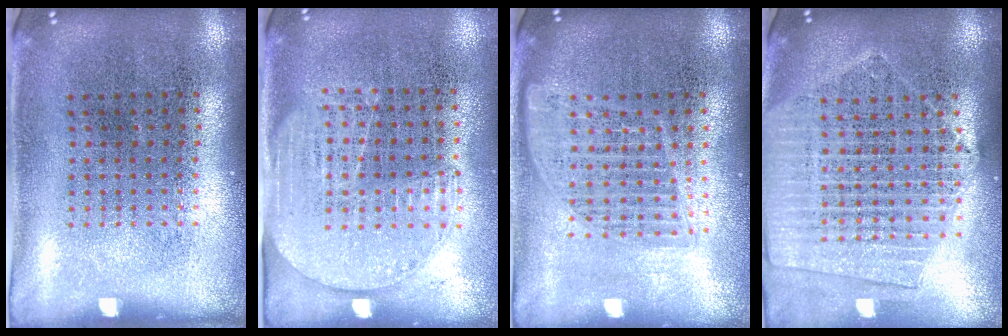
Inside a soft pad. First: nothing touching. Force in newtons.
{"total": 1.5, "press": 1.2, "slide": 0.9}
{"total": 1.6, "press": 1.5, "slide": 0.7}
{"total": 2.0, "press": 1.8, "slide": 0.9}